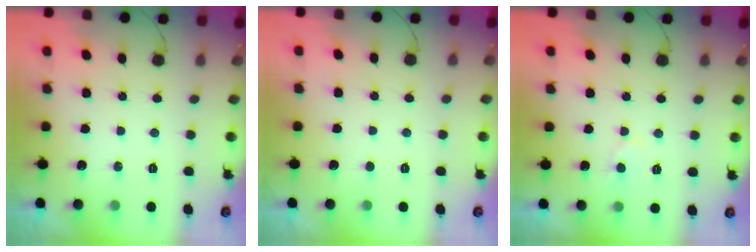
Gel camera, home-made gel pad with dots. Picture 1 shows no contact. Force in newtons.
{"total": 1.6, "press": 1.6, "slide": 0.2}
{"total": 3.6, "press": 3.6, "slide": 0.2}